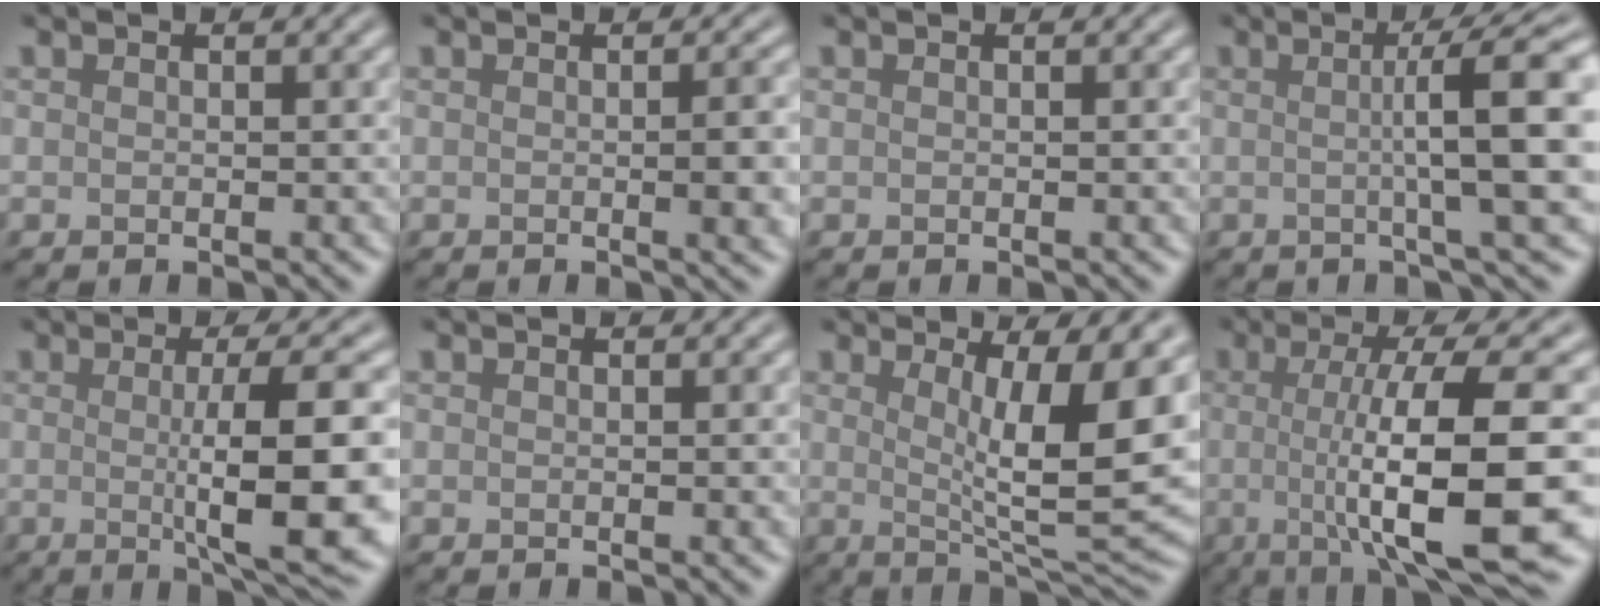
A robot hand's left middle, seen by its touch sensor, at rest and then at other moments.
{"total": 4.2, "force": [-0.1, 1.4, 3.9], "torque": [-0.034, 0.006, -0.003]}
{"total": 0.0}
{"total": 9.2, "force": [1.0, 1.5, 9.0], "torque": [-0.110, 0.018, 0.012]}
{"total": 10.0, "force": [-0.6, 2.1, 9.8], "torque": [-0.127, -0.009, -0.005]}
{"total": 0.8, "force": [0.0, 0.2, 0.8], "torque": [-0.006, 0.001, -0.002]}
{"total": 10.6, "force": [1.6, 2.3, 10.2], "torque": [-0.147, -0.007, 0.029]}
{"total": 12.5, "force": [-1.4, 3.1, 12.1], "torque": [-0.159, -0.008, -0.024]}